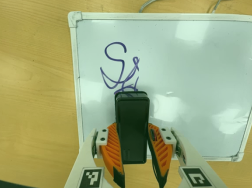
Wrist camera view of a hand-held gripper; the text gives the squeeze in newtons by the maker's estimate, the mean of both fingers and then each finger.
{"total": 9.0, "left": 7.5, "right": 10.5}